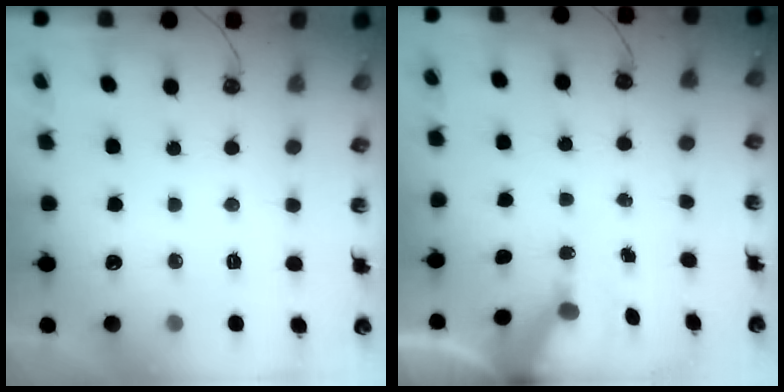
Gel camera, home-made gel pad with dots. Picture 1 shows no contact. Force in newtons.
{"total": 6.1, "press": 6.1, "slide": 0.5}